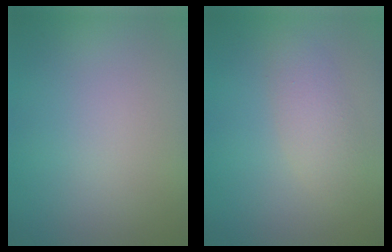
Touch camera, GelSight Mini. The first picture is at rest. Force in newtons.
{"total": 2.4, "press": 2.4, "slide": 0.2}